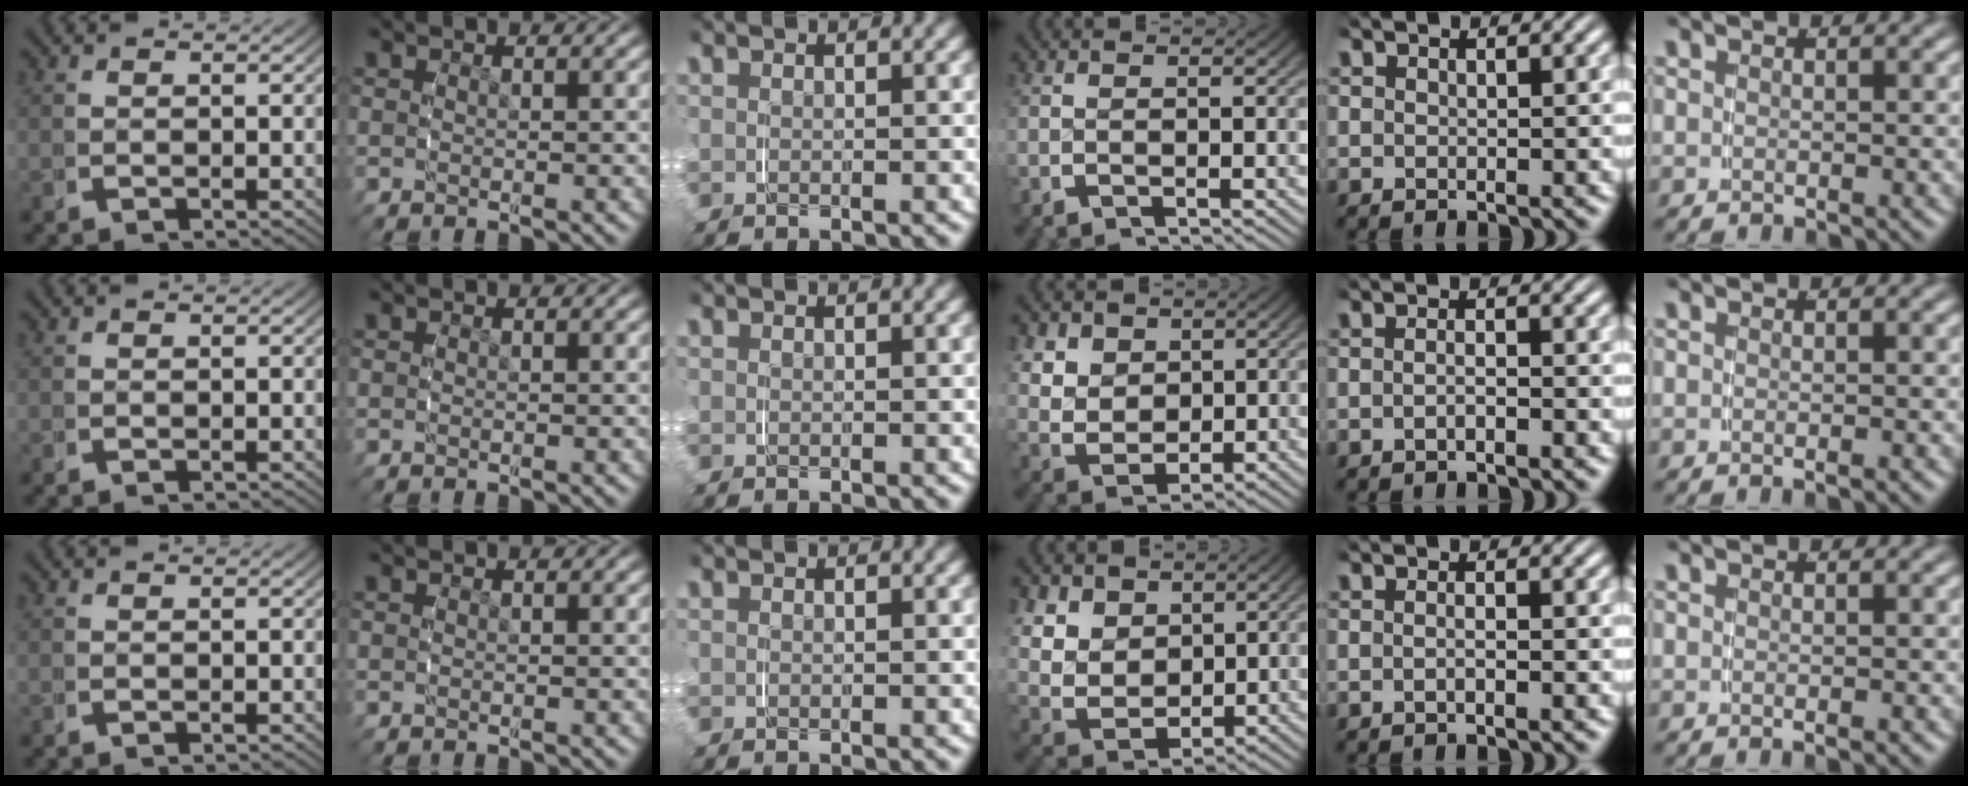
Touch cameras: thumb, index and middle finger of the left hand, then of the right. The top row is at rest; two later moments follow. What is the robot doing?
{"motion": "grasp_and_lifting", "object": "napkin"}